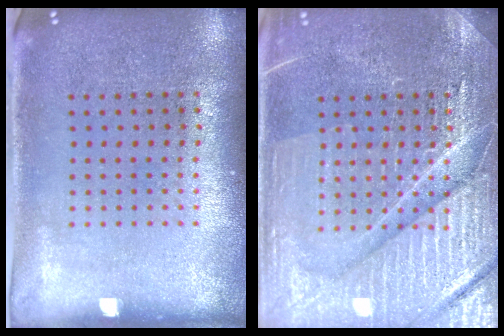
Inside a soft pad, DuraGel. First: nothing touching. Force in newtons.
{"total": 4.8, "press": 4.8, "slide": 0.5}